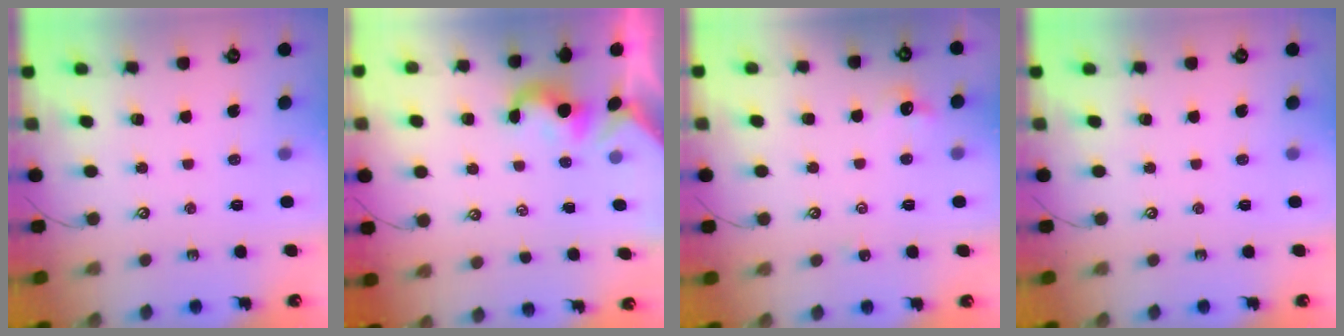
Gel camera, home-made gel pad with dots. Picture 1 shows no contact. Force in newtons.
{"total": 1.9, "press": 1.9, "slide": 0.3}
{"total": 1.3, "press": 1.2, "slide": 0.5}
{"total": 0.0}